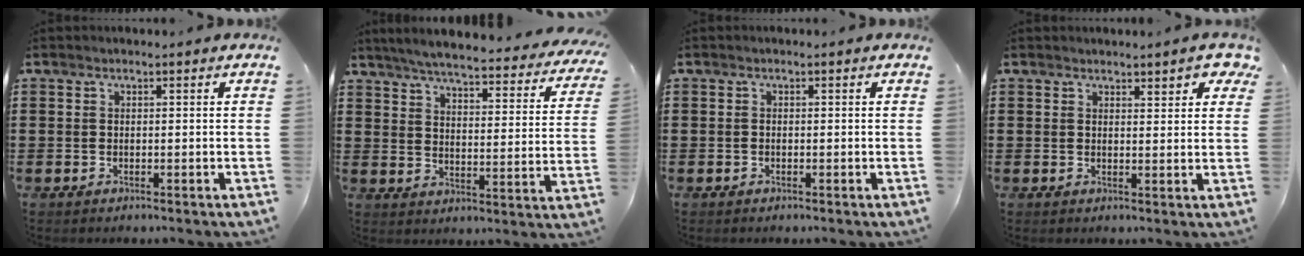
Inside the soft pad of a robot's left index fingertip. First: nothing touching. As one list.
[{"total": 5.2, "force": [4.9, -0.2, 1.7], "torque": [-0.059, -0.038, 0.079]}, {"total": 0.0}, {"total": 2.9, "force": [2.6, 0.8, 1.0], "torque": [-0.012, -0.008, 0.044]}]